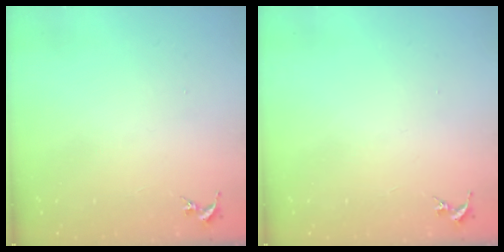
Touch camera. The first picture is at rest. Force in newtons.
{"total": 0.0}